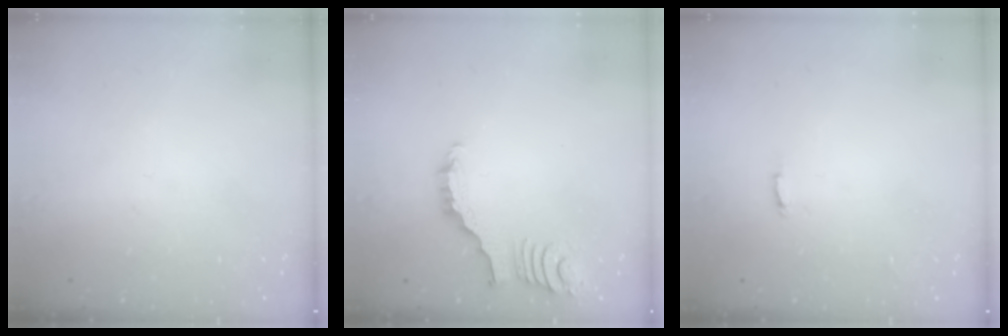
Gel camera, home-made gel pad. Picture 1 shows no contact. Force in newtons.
{"total": 3.3, "press": 3.2, "slide": 0.5}
{"total": 4.0, "press": 4.0, "slide": 0.3}